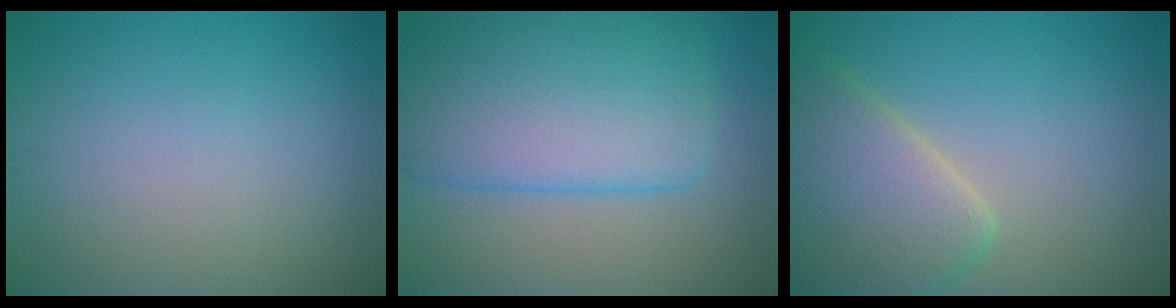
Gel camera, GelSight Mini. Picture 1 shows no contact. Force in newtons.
{"total": 9.1, "press": 9.1, "slide": 0.5}
{"total": 6.9, "press": 6.8, "slide": 0.4}